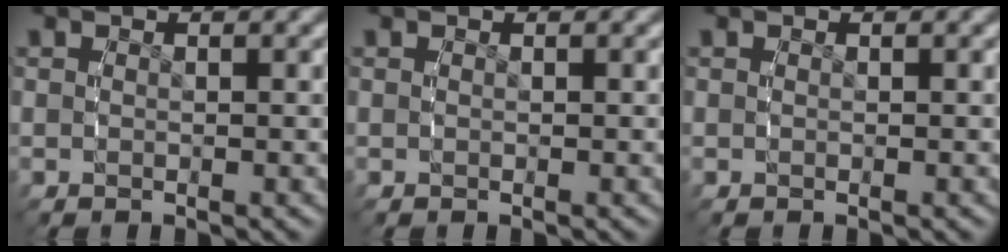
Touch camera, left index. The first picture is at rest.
{"total": 0.0}
{"total": 0.0}